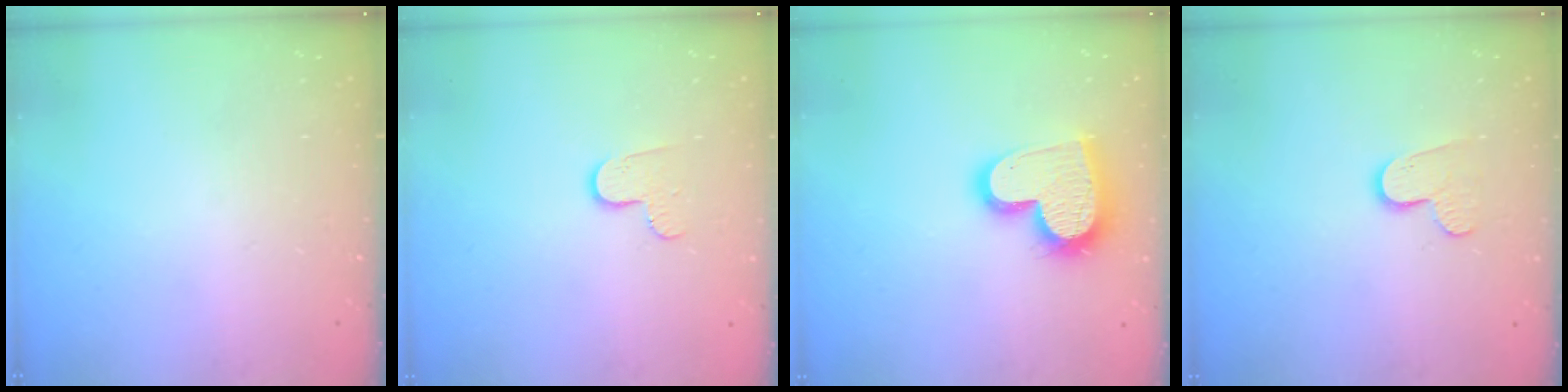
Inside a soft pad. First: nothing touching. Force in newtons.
{"total": 6.0, "press": 6.0, "slide": 0.6}
{"total": 18.9, "press": 18.9, "slide": 1.5}
{"total": 7.8, "press": 7.7, "slide": 0.6}